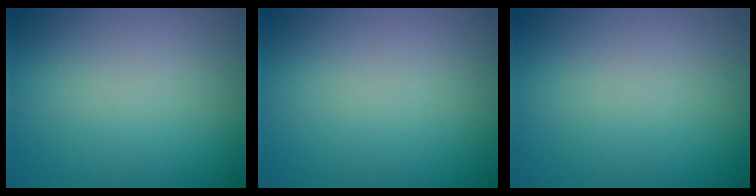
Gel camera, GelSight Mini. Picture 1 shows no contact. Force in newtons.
{"total": 0.0}
{"total": 0.0}